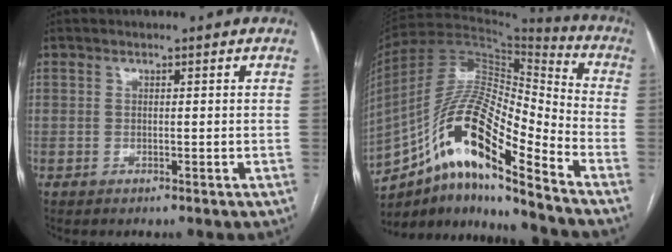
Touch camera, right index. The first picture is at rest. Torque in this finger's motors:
{"motor_torque": [1.15, -0.99, 1.00, 0.20]}